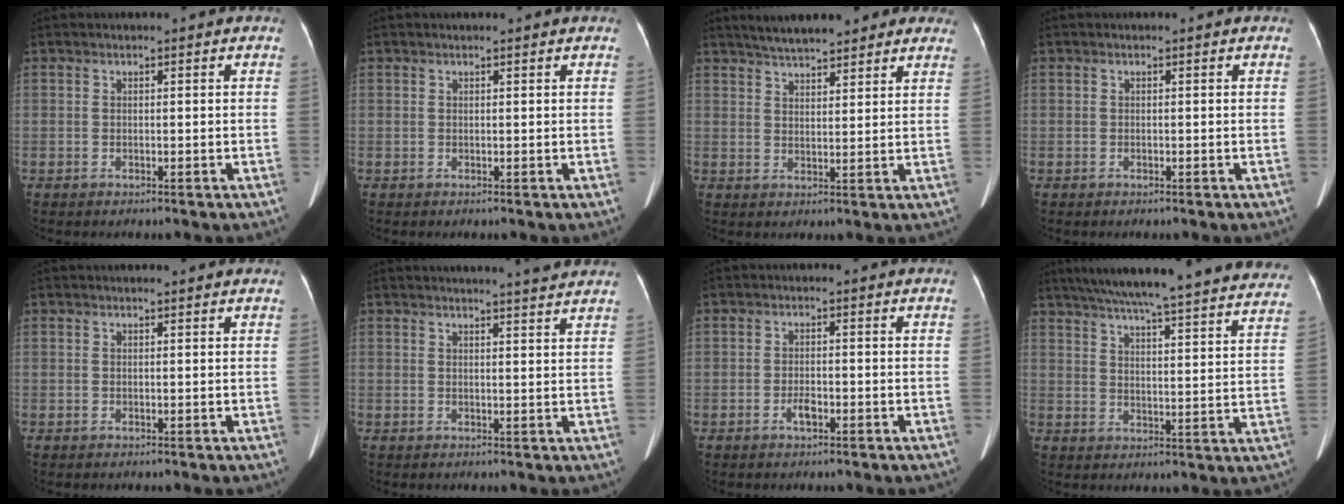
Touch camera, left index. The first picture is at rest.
{"total": 0.9, "force": [0.8, 0.0, 0.3], "torque": [-0.009, 0.006, 0.011]}
{"total": 11.7, "force": [10.0, 3.0, 5.4], "torque": [-0.069, 0.029, 0.134]}
{"total": 0.0}
{"total": 1.2, "force": [1.1, 0.0, 0.5], "torque": [-0.012, 0.008, 0.013]}
{"total": 6.8, "force": [6.3, -0.6, 2.5], "torque": [-0.035, 0.002, 0.062]}
{"total": 2.0, "force": [-1.1, 0.7, 1.5], "torque": [-0.030, 0.001, -0.019]}
{"total": 33.7, "force": [30.4, 2.8, 14.4], "torque": [-0.213, -0.050, 0.370]}